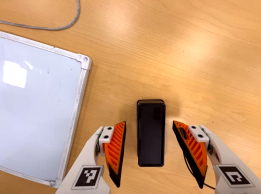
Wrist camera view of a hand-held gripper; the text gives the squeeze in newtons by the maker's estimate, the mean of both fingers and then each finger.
{"total": 0.0}